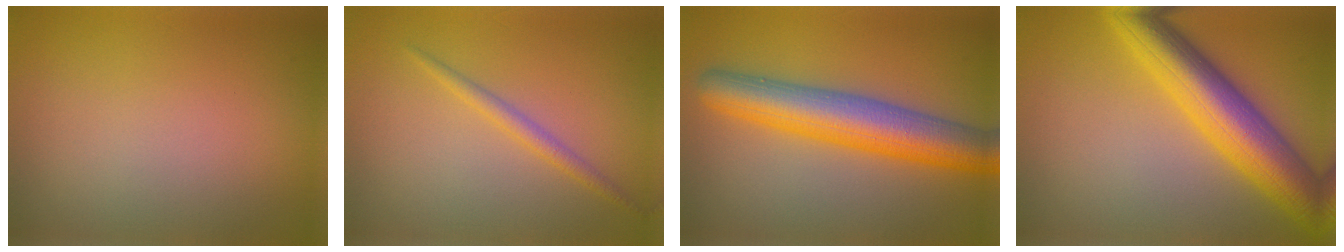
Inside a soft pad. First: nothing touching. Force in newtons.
{"total": 1.5, "press": 1.5, "slide": 0.1}
{"total": 8.0, "press": 8.0, "slide": 0.2}
{"total": 9.2, "press": 9.1, "slide": 0.3}